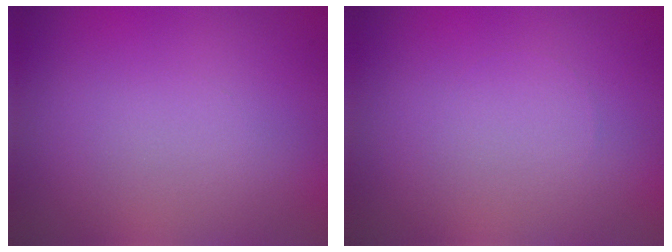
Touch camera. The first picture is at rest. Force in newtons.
{"total": 0.0}